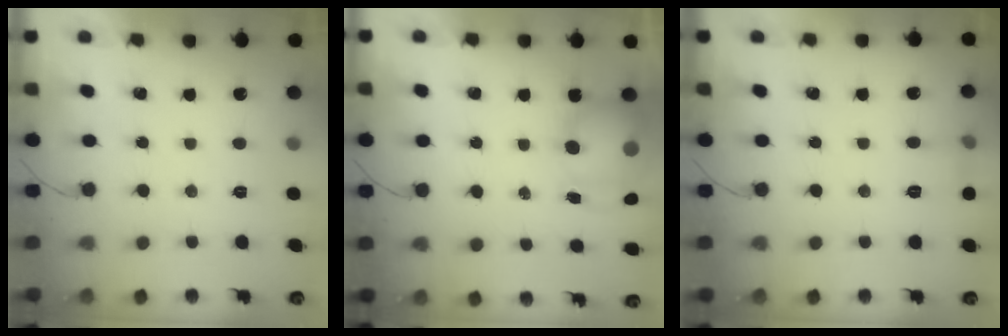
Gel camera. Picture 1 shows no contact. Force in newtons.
{"total": 11.6, "press": 8.7, "slide": 7.6}
{"total": 5.8, "press": 5.6, "slide": 1.5}